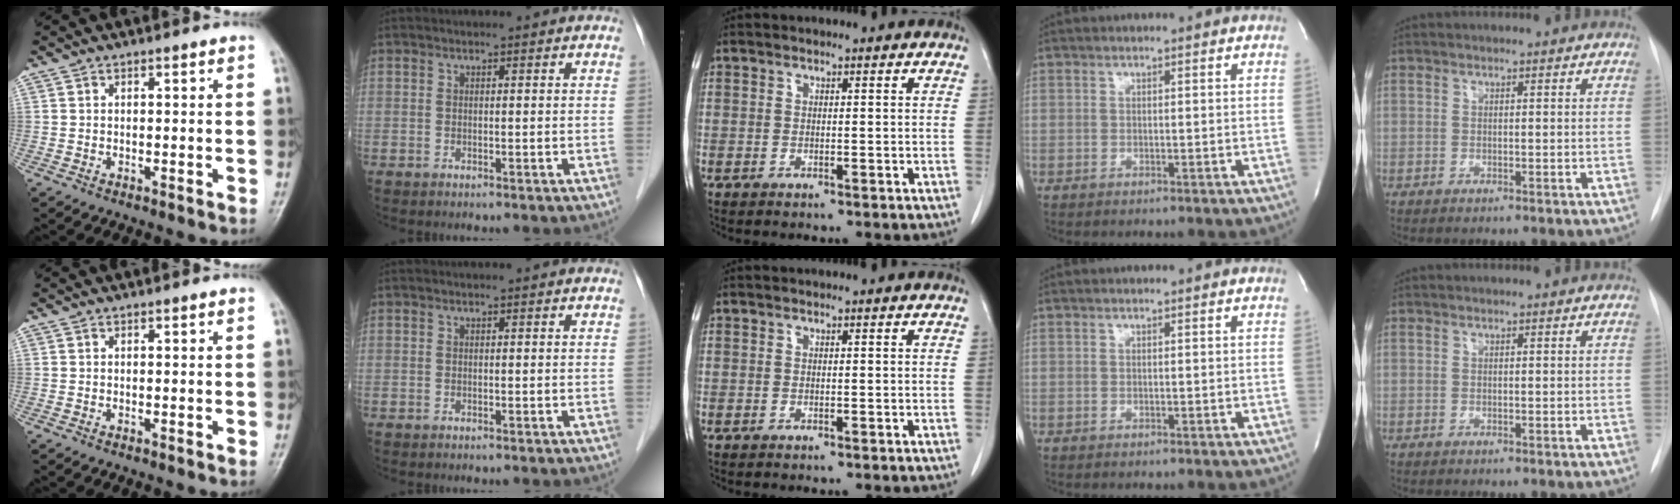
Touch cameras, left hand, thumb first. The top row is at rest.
{}